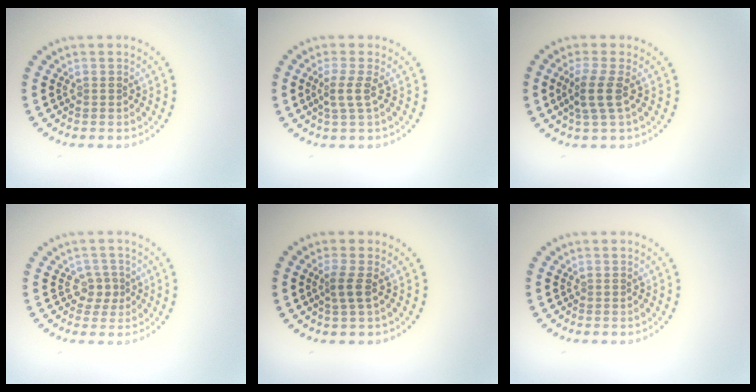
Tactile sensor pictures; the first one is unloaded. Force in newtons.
{"total": 1.9, "press": 1.4, "slide": 1.3}
{"total": 2.5, "press": 1.9, "slide": 1.5}
{"total": 1.7, "press": 1.4, "slide": 1.1}
{"total": 1.6, "press": 1.3, "slide": 1.0}
{"total": 0.0}